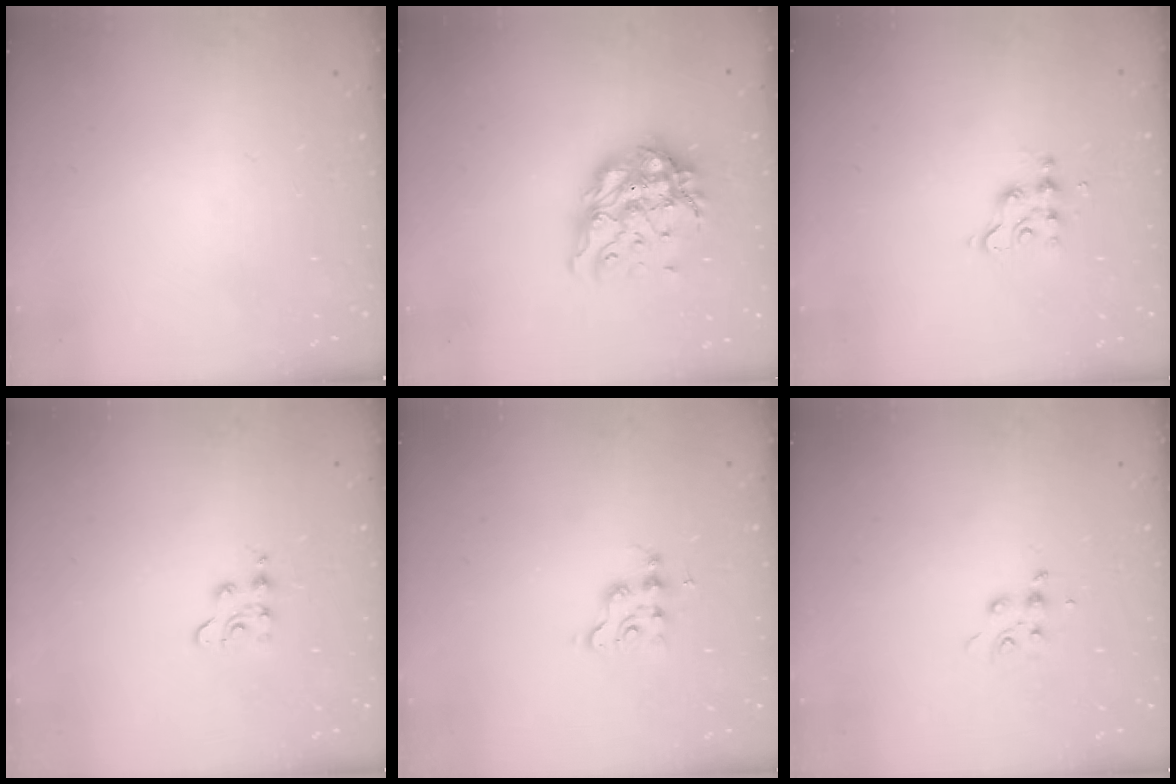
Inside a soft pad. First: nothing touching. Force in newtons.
{"total": 13.7, "press": 13.6, "slide": 1.6}
{"total": 4.1, "press": 4.1, "slide": 0.1}
{"total": 4.2, "press": 4.2, "slide": 0.6}
{"total": 2.6, "press": 2.5, "slide": 0.7}
{"total": 6.3, "press": 6.3, "slide": 0.7}